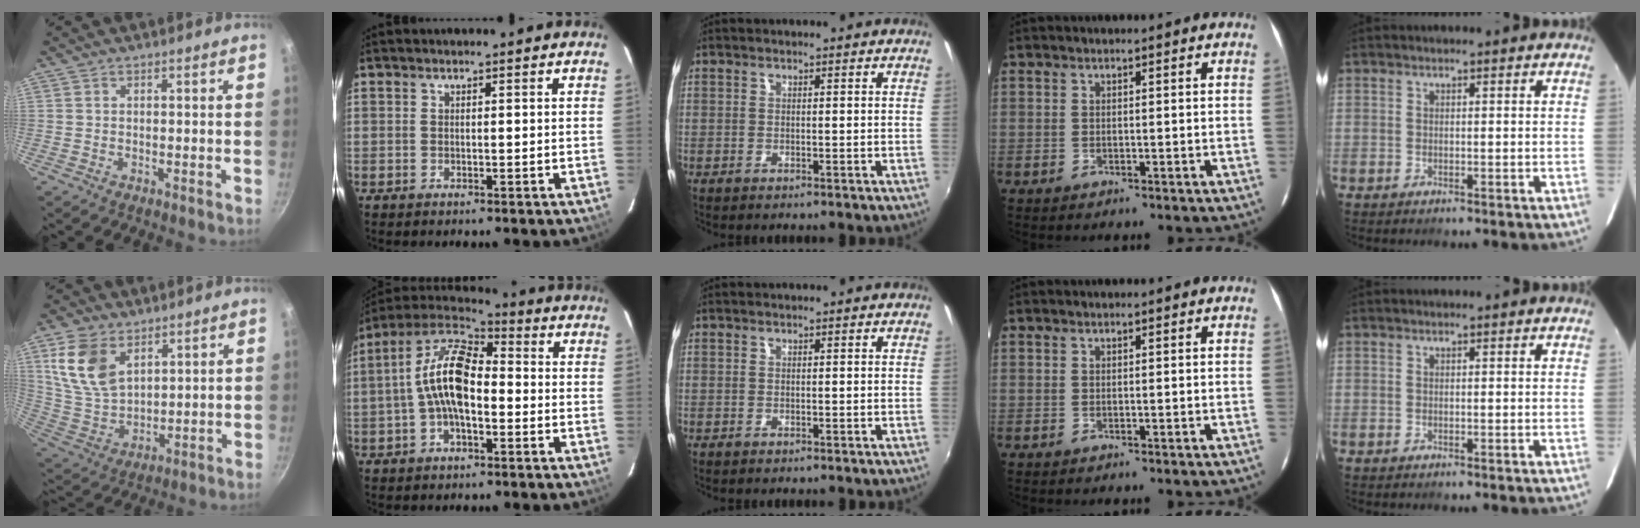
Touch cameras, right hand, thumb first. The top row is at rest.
{"thumb": {"total": 12.6, "force": [5.8, 7.8, 8.0], "torque": [-0.143, -0.024, 0.128]}, "index": {"total": 12.3, "force": [-1.4, 5.9, 10.7], "torque": [-0.214, 0.020, -0.031]}}